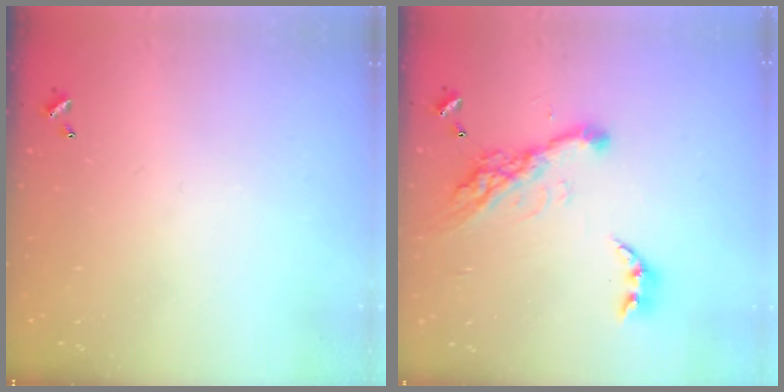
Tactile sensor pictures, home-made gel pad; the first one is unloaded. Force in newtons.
{"total": 16.6, "press": 16.6, "slide": 1.3}